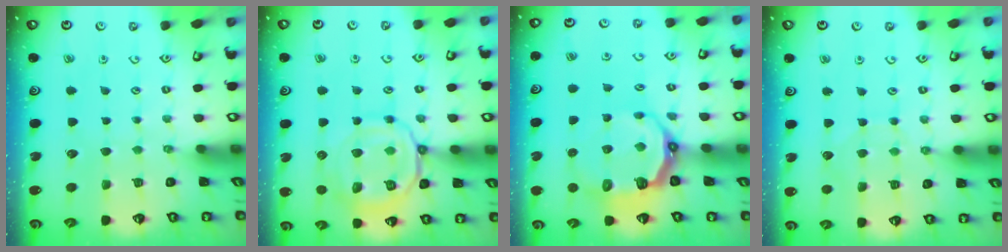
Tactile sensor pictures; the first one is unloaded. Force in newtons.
{"total": 13.8, "press": 13.8, "slide": 1.5}
{"total": 9.2, "press": 7.8, "slide": 5.0}
{"total": 5.7, "press": 5.7, "slide": 0.6}